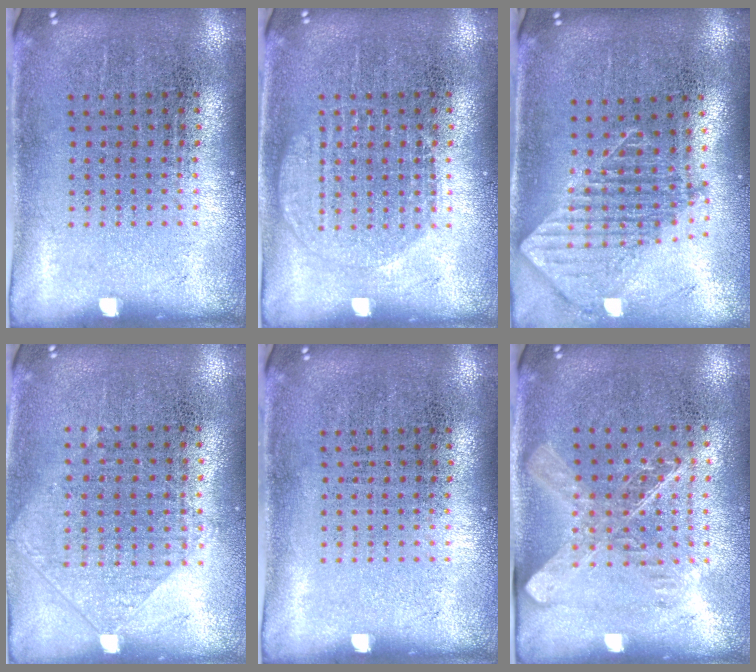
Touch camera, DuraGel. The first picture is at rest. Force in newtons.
{"total": 1.9, "press": 1.8, "slide": 0.4}
{"total": 1.8, "press": 1.4, "slide": 1.2}
{"total": 1.0, "press": 0.9, "slide": 0.4}
{"total": 0.0}
{"total": 1.5, "press": 1.3, "slide": 0.8}